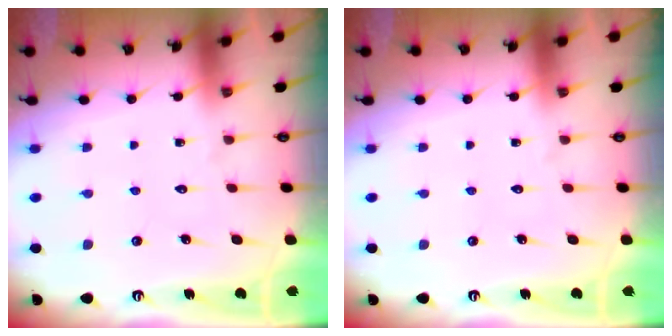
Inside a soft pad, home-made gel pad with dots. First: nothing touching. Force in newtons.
{"total": 0.0}